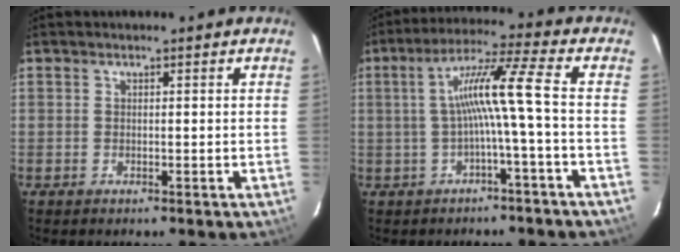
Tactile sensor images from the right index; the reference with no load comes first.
{"total": 8.3, "force": [-1.5, -1.4, 8.1], "torque": [-0.162, 0.012, -0.017]}